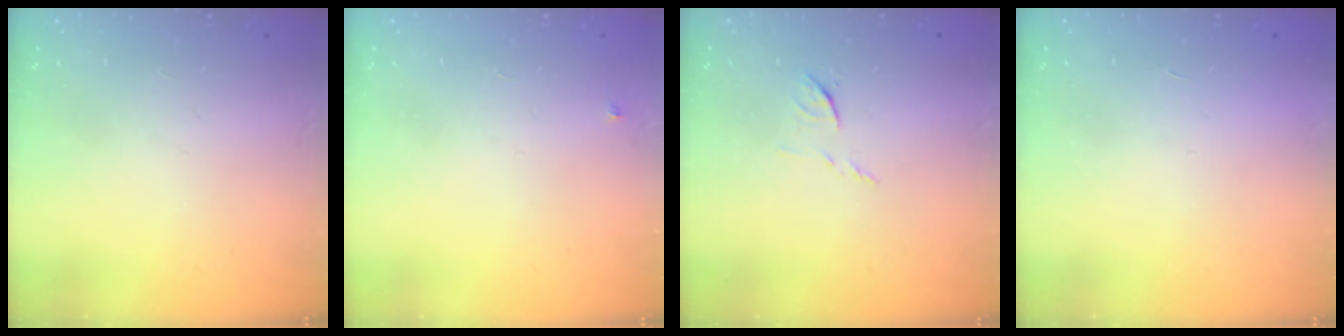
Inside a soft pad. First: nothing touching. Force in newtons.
{"total": 2.7, "press": 2.7, "slide": 0.4}
{"total": 6.7, "press": 6.7, "slide": 0.5}
{"total": 1.7, "press": 1.7, "slide": 0.1}